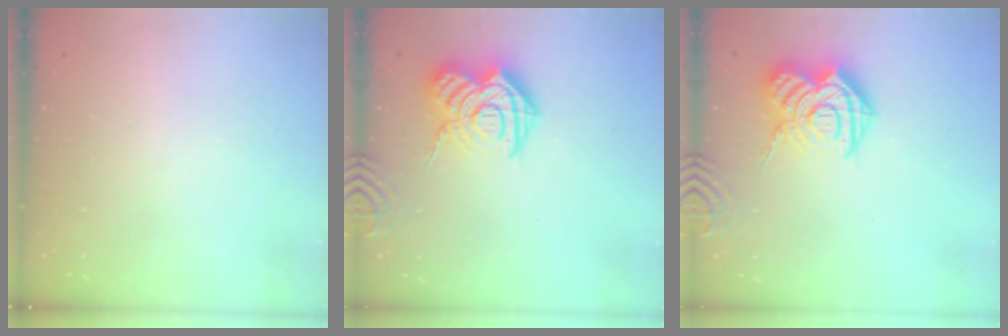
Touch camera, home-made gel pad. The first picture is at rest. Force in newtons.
{"total": 17.2, "press": 17.2, "slide": 1.5}
{"total": 17.2, "press": 17.2, "slide": 1.5}